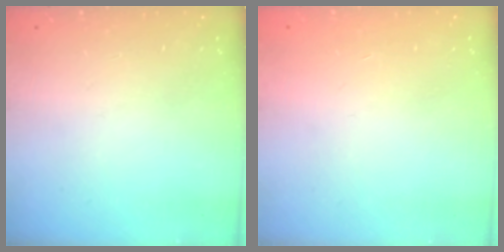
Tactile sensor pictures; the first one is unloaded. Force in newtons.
{"total": 0.9, "press": 0.8, "slide": 0.2}